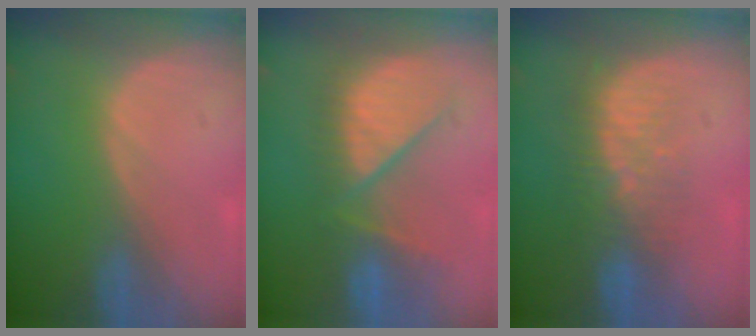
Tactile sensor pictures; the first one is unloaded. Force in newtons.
{"total": 9.1, "press": 8.9, "slide": 2.0}
{"total": 8.2, "press": 7.2, "slide": 3.9}